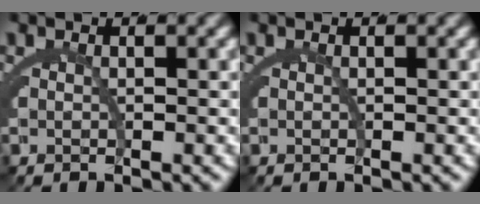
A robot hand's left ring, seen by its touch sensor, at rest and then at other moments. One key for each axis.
{"total": 0.0}